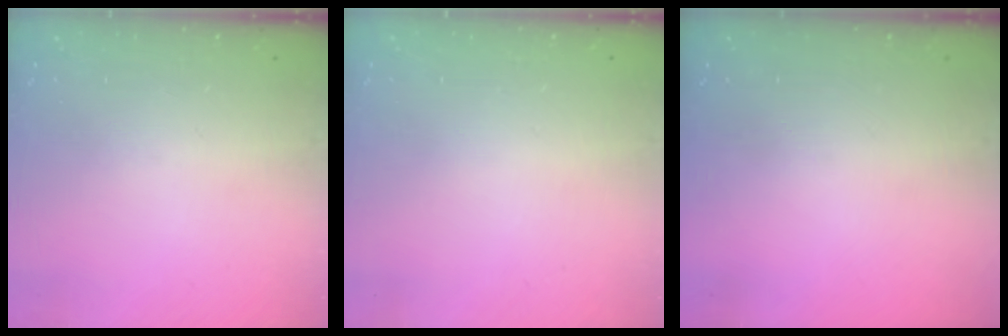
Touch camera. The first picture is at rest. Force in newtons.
{"total": 2.6, "press": 2.6, "slide": 0.2}
{"total": 0.0}